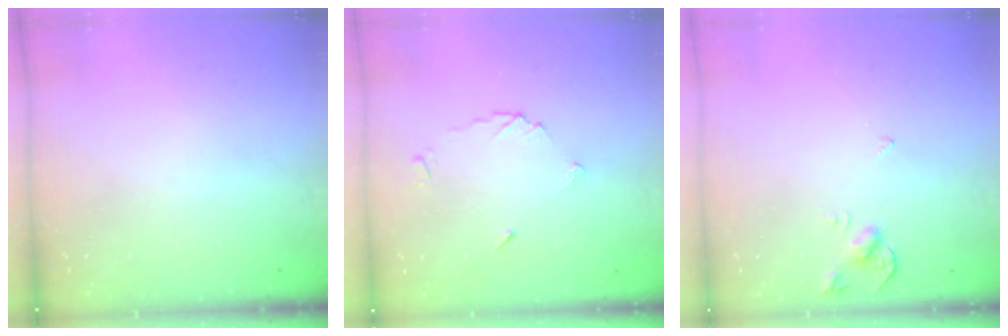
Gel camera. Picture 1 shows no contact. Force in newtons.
{"total": 3.9, "press": 3.8, "slide": 0.5}
{"total": 3.7, "press": 3.6, "slide": 0.7}